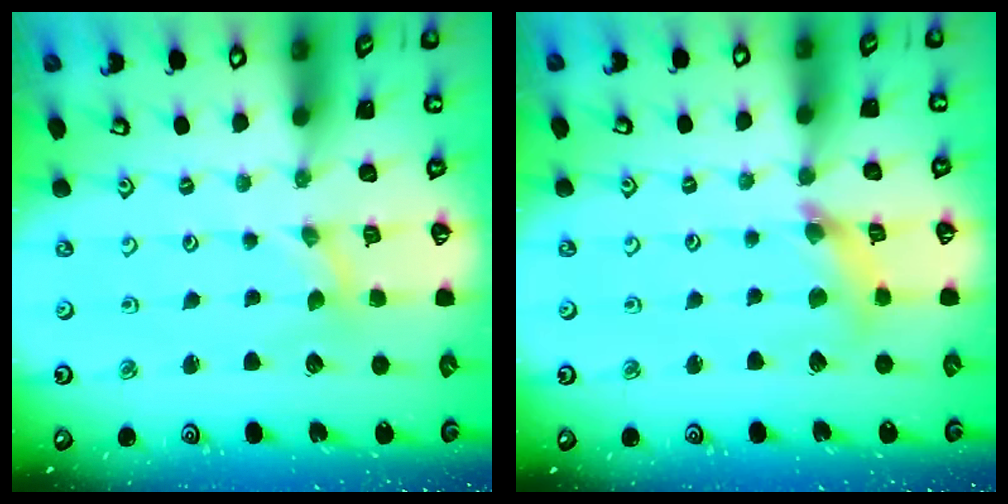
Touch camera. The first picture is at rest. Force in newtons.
{"total": 6.5, "press": 6.5, "slide": 0.6}